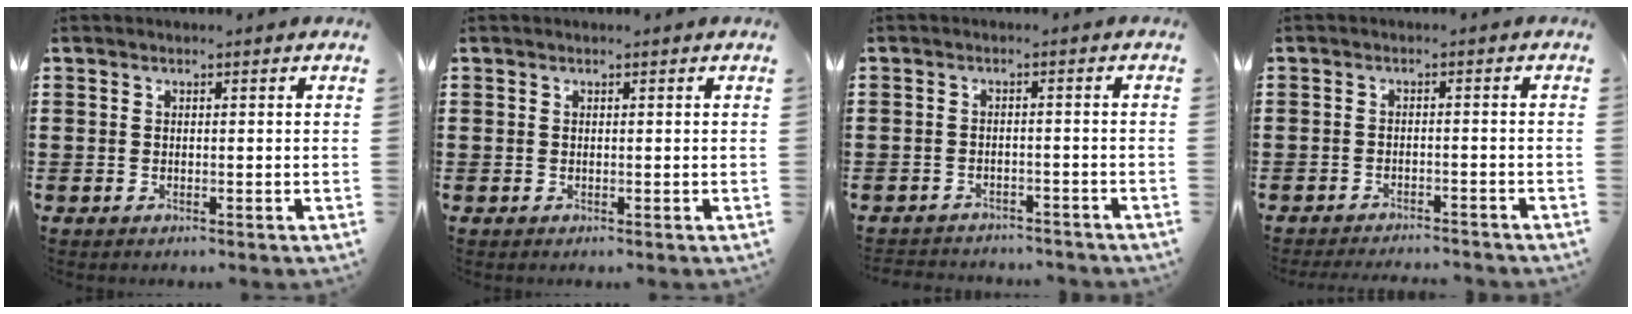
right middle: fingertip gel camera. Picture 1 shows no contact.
{"total": 0.0}
{"total": 2.2, "force": [-2.2, 0.3, -0.1], "torque": [-0.006, -0.001, -0.047]}
{"total": 2.1, "force": [-2.1, 0.0, 0.2], "torque": [-0.007, 0.002, -0.044]}